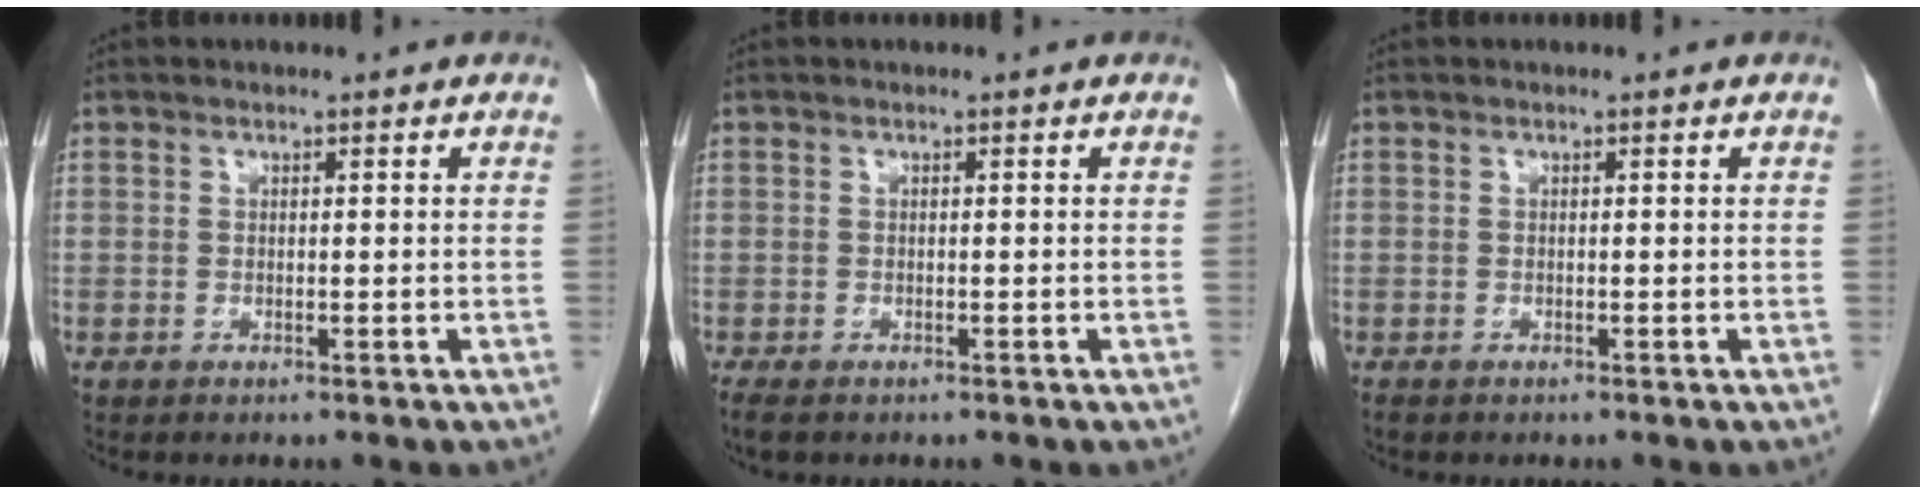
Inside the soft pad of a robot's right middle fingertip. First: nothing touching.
{"total": 3.5, "force": [-2.6, 1.6, 1.7], "torque": [-0.034, -0.009, -0.038]}
{"total": 0.7, "force": [-0.5, 0.4, 0.2], "torque": [-0.009, -0.001, -0.008]}